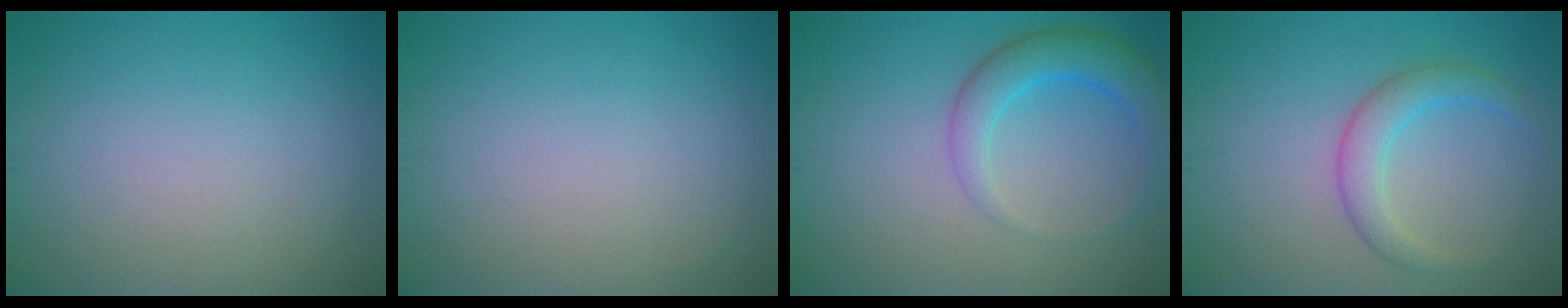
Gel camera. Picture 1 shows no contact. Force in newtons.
{"total": 0.0}
{"total": 4.2, "press": 4.2, "slide": 0.3}
{"total": 3.0, "press": 3.0, "slide": 0.1}